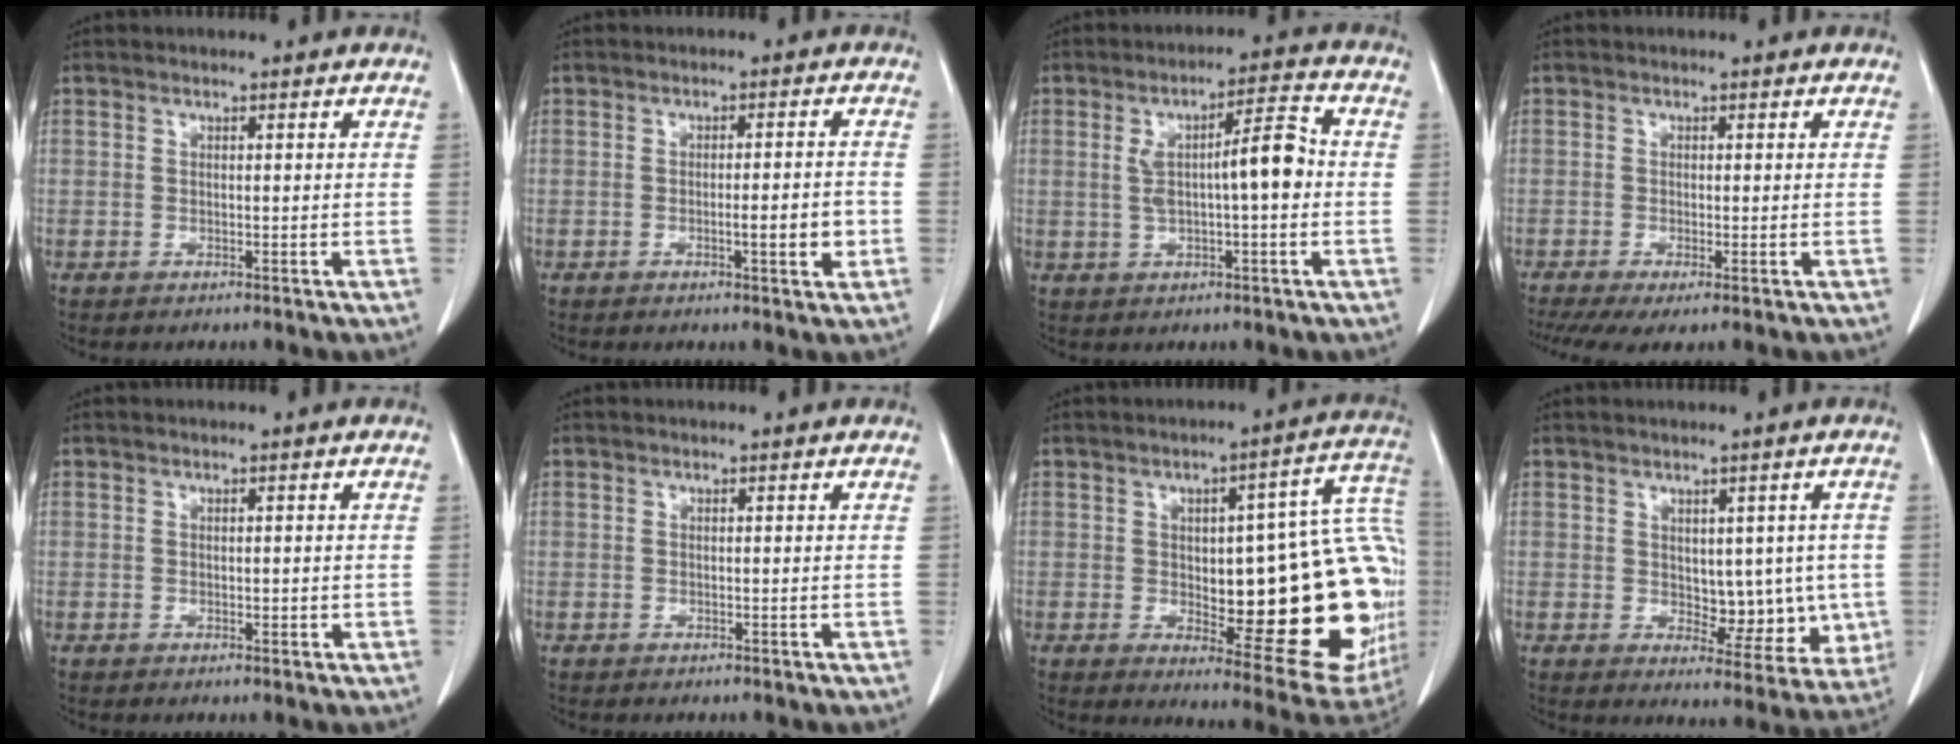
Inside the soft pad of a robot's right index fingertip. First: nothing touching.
{"total": 4.4, "force": [-1.3, 0.5, 4.1], "torque": [-0.059, -0.001, -0.016]}
{"total": 8.2, "force": [0.1, 1.4, 8.0], "torque": [-0.137, 0.025, 0.002]}
{"total": 5.6, "force": [-3.5, 1.3, 4.2], "torque": [-0.074, -0.013, -0.062]}
{"total": 0.9, "force": [-0.1, 0.5, 0.7], "torque": [-0.009, 0.000, 0.000]}
{"total": 0.0}
{"total": 27.0, "force": [-1.8, 7.7, 25.8], "torque": [-0.238, 0.031, 0.002]}
{"total": 7.6, "force": [0.0, 4.5, 6.1], "torque": [-0.054, 0.003, 0.016]}